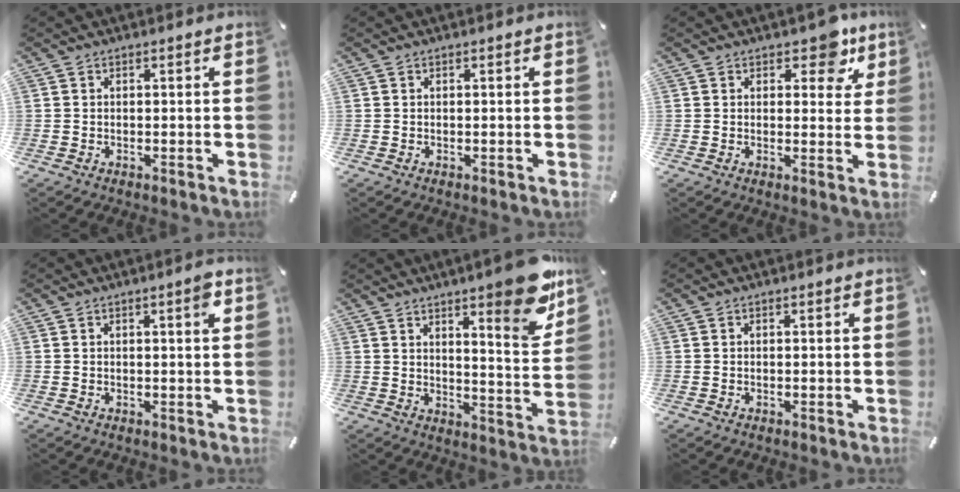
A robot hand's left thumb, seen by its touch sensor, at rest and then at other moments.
{"total": 0.0}
{"total": 7.3, "force": [4.6, 4.0, 4.0], "torque": [-0.028, -0.027, 0.073]}
{"total": 2.9, "force": [1.0, 0.4, 2.7], "torque": [-0.038, -0.003, 0.012]}
{"total": 12.0, "force": [8.9, 2.1, 7.8], "torque": [-0.100, -0.073, 0.147]}
{"total": 0.0}